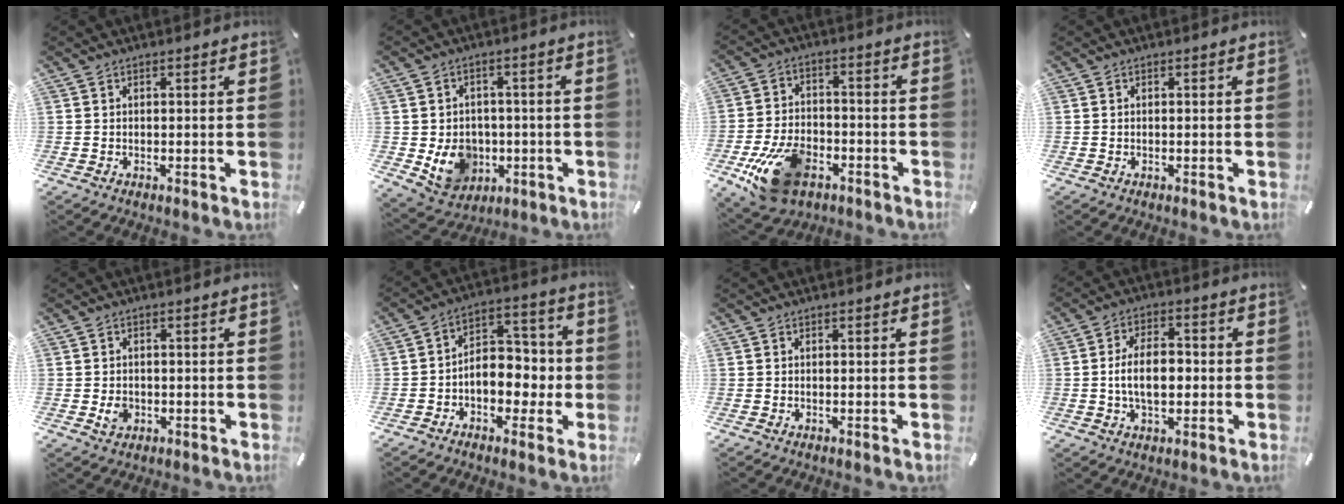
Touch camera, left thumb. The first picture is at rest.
{"total": 9.9, "force": [-2.1, 8.7, 4.4], "torque": [-0.088, 0.007, -0.032]}
{"total": 14.8, "force": [-7.0, 9.1, 9.4], "torque": [-0.165, 0.033, -0.118]}
{"total": 0.0}
{"total": 2.8, "force": [-0.5, 2.3, 1.5], "torque": [-0.018, 0.001, -0.010]}
{"total": 8.5, "force": [-2.2, 7.2, 4.0], "torque": [-0.047, 0.014, -0.036]}
{"total": 0.0}
{"total": 9.4, "force": [-0.7, 5.8, 7.3], "torque": [-0.134, 0.007, -0.017]}